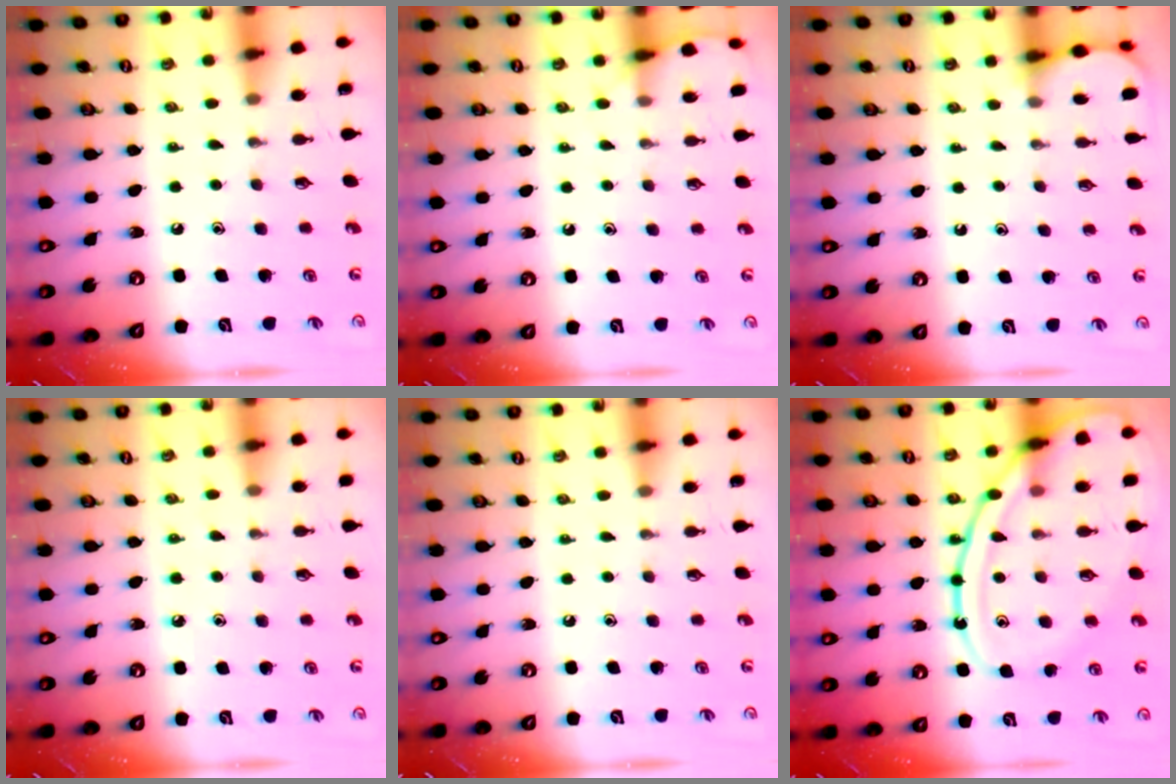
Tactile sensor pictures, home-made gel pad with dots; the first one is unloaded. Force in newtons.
{"total": 5.5, "press": 5.5, "slide": 0.8}
{"total": 4.1, "press": 4.1, "slide": 0.5}
{"total": 3.9, "press": 3.8, "slide": 0.5}
{"total": 0.0}
{"total": 18.0, "press": 17.9, "slide": 1.4}